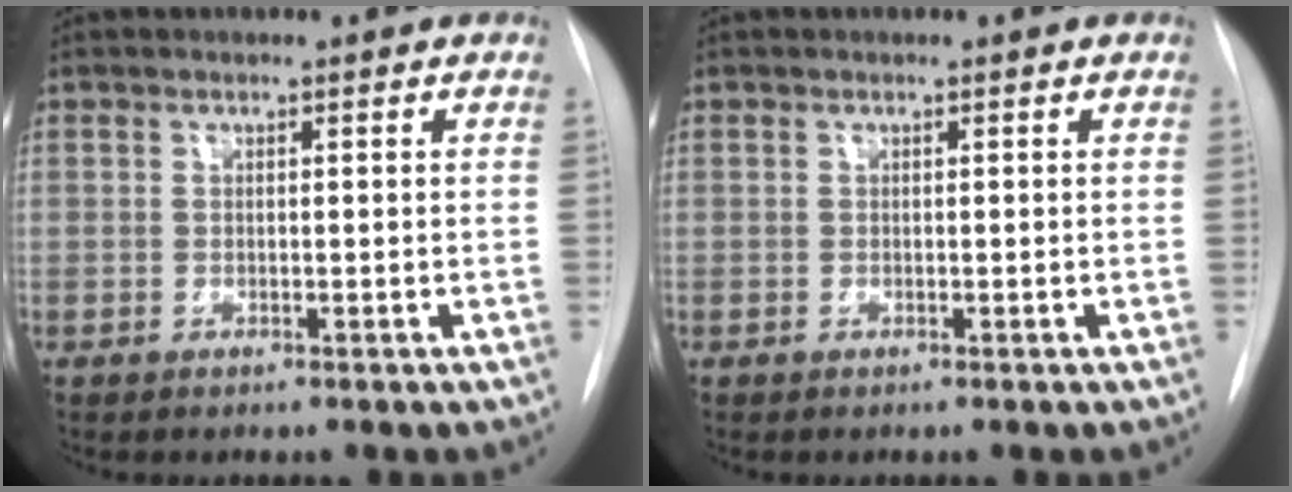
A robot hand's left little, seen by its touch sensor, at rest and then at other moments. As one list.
[{"total": 0.0}]